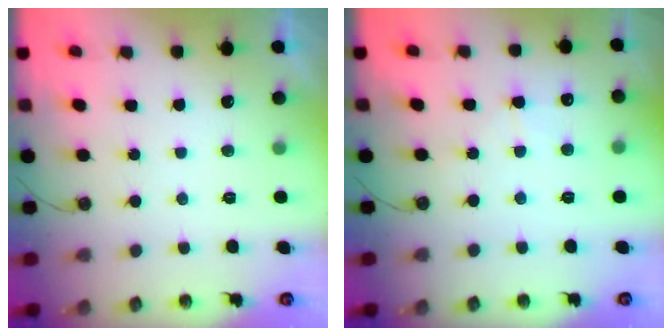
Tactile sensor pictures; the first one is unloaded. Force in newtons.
{"total": 3.0, "press": 2.9, "slide": 0.5}